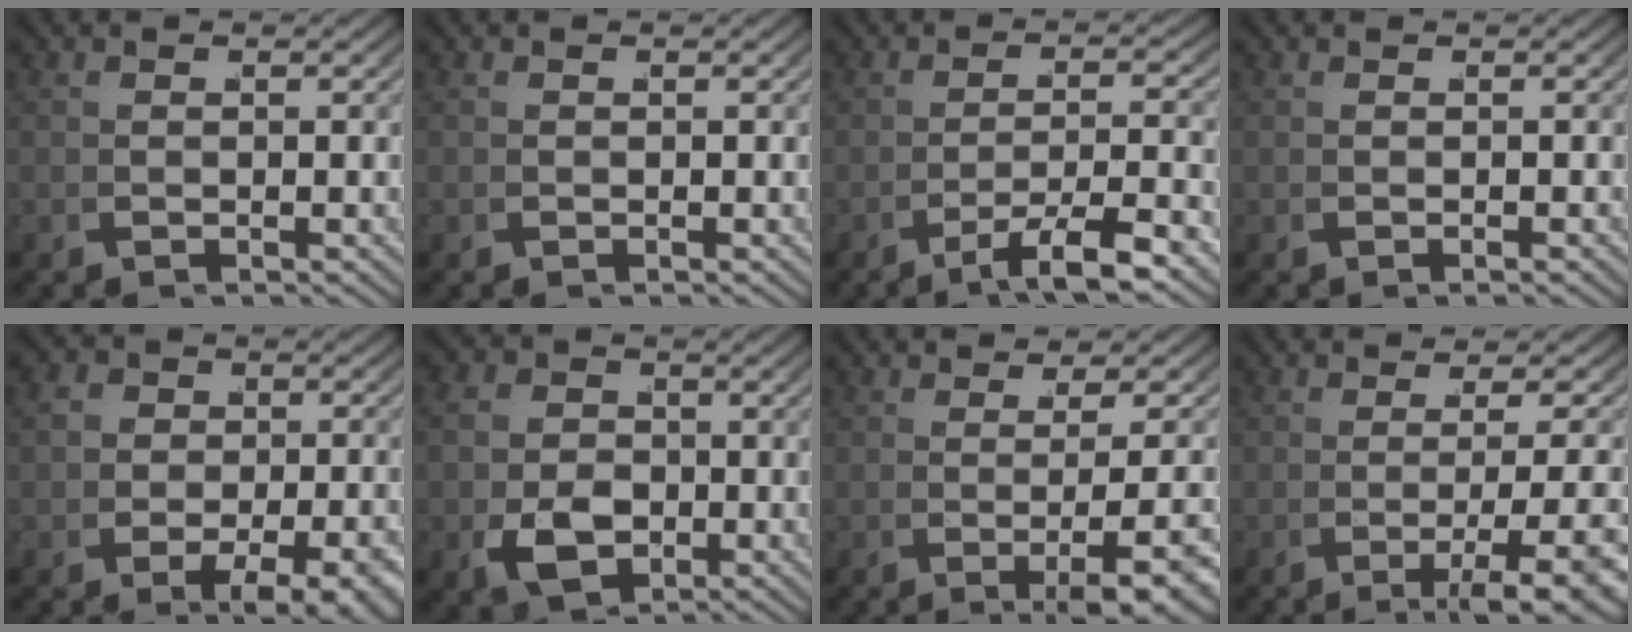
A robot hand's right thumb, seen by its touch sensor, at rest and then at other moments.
{"total": 0.0}
{"total": 4.3, "force": [-1.4, 1.5, 3.7], "torque": [-0.066, 0.000, -0.018]}
{"total": 0.0}
{"total": 5.1, "force": [-1.1, 3.4, 3.5], "torque": [-0.054, -0.018, -0.012]}
{"total": 5.6, "force": [-0.3, 4.5, 3.3], "torque": [-0.061, -0.022, 0.006]}
{"total": 4.9, "force": [-0.3, 1.4, 4.6], "torque": [-0.064, -0.006, 0.001]}
{"total": 6.1, "force": [-1.9, 1.9, 5.4], "torque": [-0.082, -0.009, -0.020]}